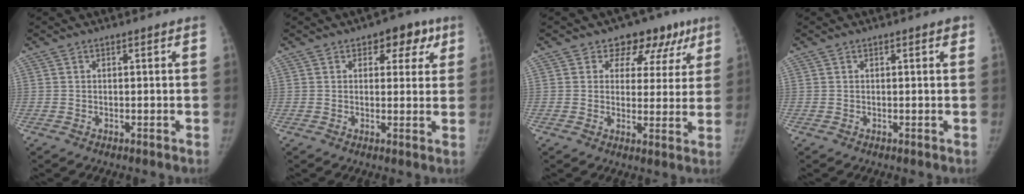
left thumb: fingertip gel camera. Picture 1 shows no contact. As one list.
[{"total": 6.4, "force": [3.1, 4.2, 3.7], "torque": [0.002, -0.004, 0.032]}, {"total": 10.0, "force": [6.0, 7.3, 3.3], "torque": [0.016, -0.013, 0.064]}, {"total": 1.0, "force": [0.5, 0.3, 0.8], "torque": [-0.009, 0.001, 0.004]}]